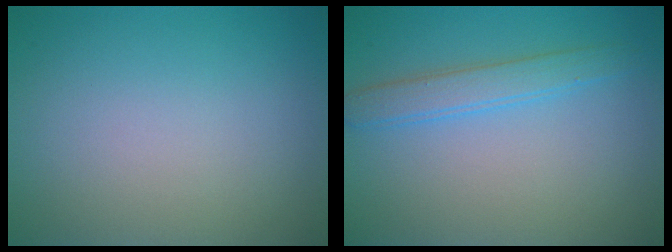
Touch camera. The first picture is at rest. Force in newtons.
{"total": 2.5, "press": 2.5, "slide": 0.1}